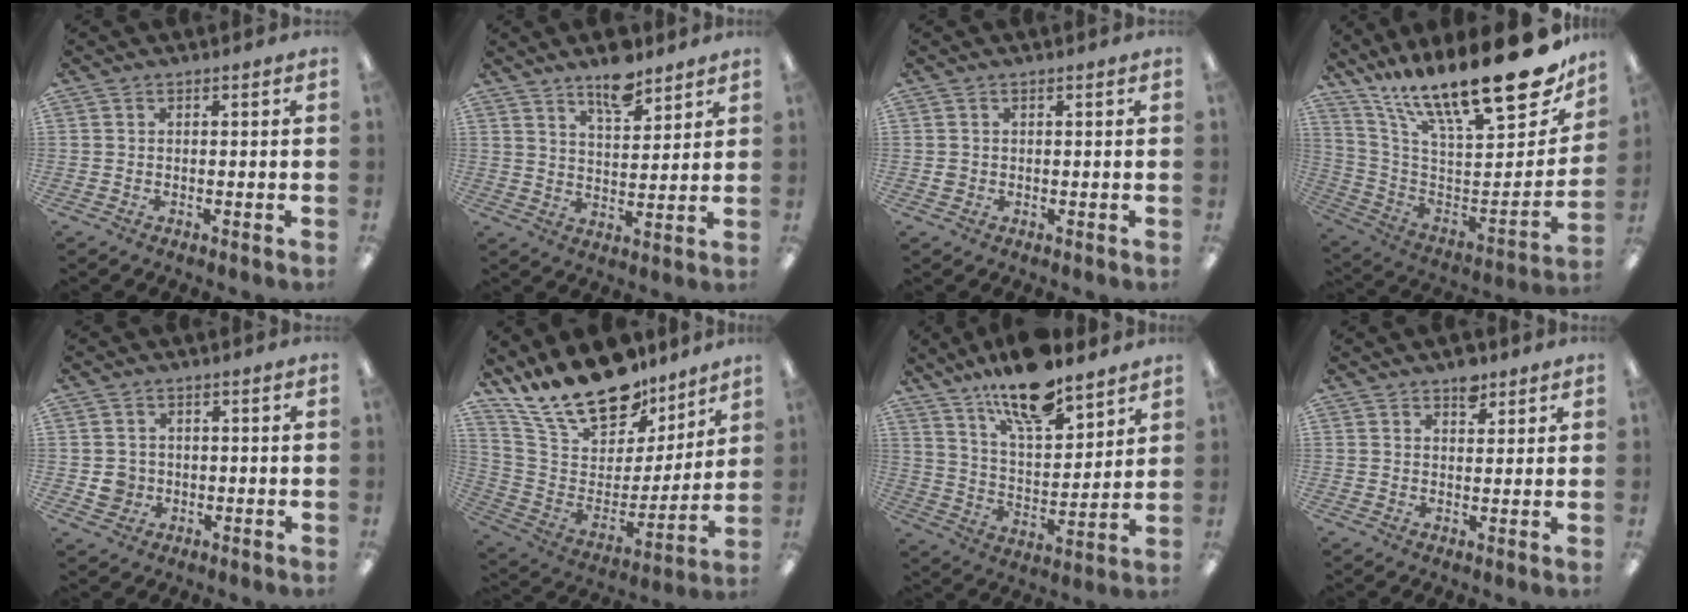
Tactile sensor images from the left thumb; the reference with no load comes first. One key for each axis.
{"total": 8.9, "fx": 7.1, "fy": 3.3, "fz": 4.3, "tx": -0.063, "ty": -0.042, "tz": 0.122}
{"total": 1.1, "fx": 0.3, "fy": 1.0, "fz": 0.3, "tx": -0.008, "ty": 0.004, "tz": 0.004}
{"total": 25.0, "fx": 16.9, "fy": 7.3, "fz": 17.0, "tx": -0.259, "ty": -0.125, "tz": 0.281}
{"total": 3.6, "fx": -0.2, "fy": 3.5, "fz": 0.8, "tx": -0.002, "ty": 0.001, "tz": -0.005}
{"total": 21.2, "fx": 17.2, "fy": 8.9, "fz": 8.6, "tx": -0.176, "ty": -0.120, "tz": 0.314}
{"total": 15.3, "fx": 12.8, "fy": 4.1, "fz": 7.3, "tx": -0.130, "ty": -0.080, "tz": 0.222}
{"total": 4.5, "fx": 3.2, "fy": 2.3, "fz": 2.1, "tx": -0.015, "ty": -0.016, "tz": 0.052}